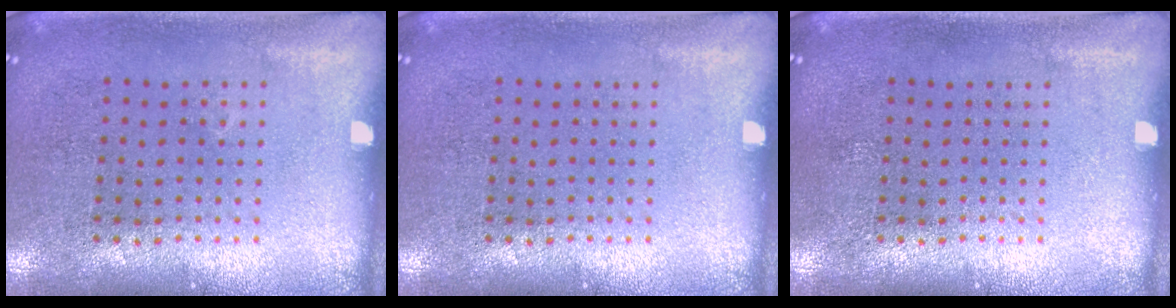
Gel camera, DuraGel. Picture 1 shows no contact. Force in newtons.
{"total": 0.0}
{"total": 0.0}